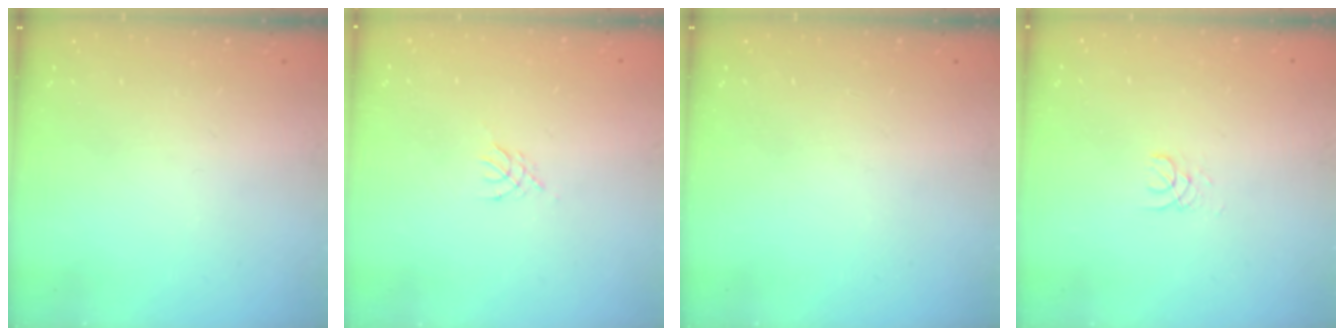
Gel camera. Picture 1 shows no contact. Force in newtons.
{"total": 2.7, "press": 2.6, "slide": 0.6}
{"total": 0.0}
{"total": 1.0, "press": 1.0, "slide": 0.1}